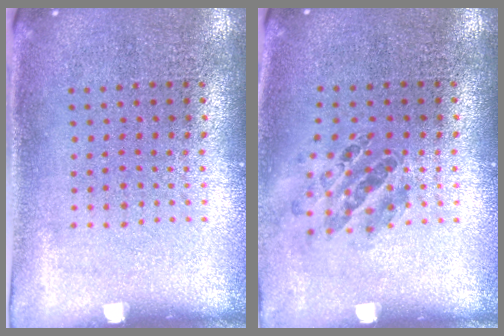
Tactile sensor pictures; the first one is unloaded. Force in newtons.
{"total": 0.9, "press": 0.9, "slide": 0.3}